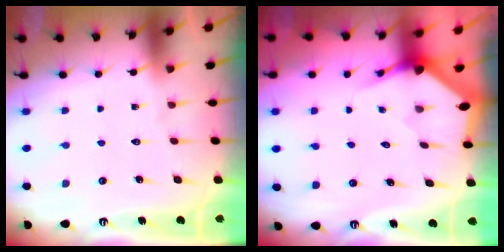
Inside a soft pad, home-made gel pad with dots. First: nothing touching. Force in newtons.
{"total": 3.0, "press": 3.0, "slide": 0.1}